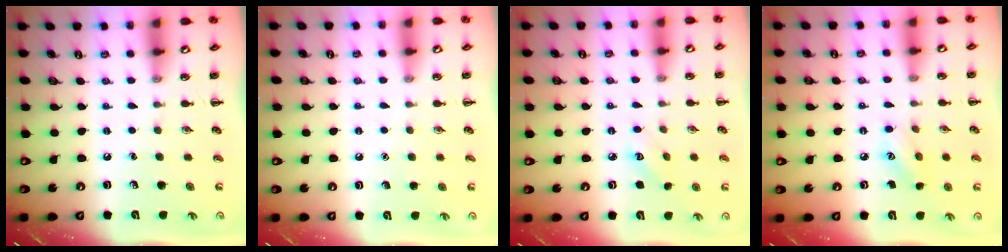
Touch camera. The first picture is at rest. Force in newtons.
{"total": 1.4, "press": 1.4, "slide": 0.1}
{"total": 2.9, "press": 2.8, "slide": 0.8}
{"total": 6.2, "press": 6.1, "slide": 1.1}